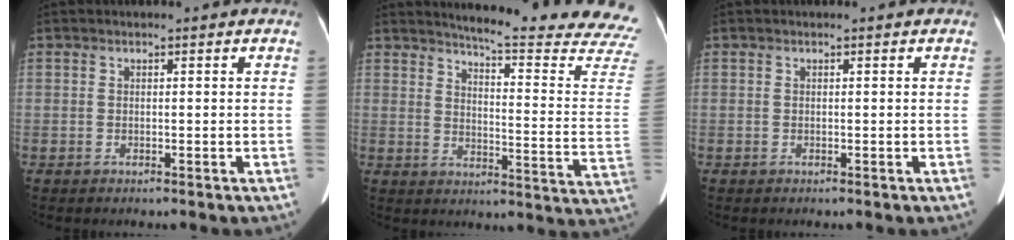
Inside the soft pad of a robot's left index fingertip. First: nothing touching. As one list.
[{"total": 22.4, "force": [21.2, -1.1, 7.1], "torque": [-0.100, -0.154, 0.237]}, {"total": 0.0}]